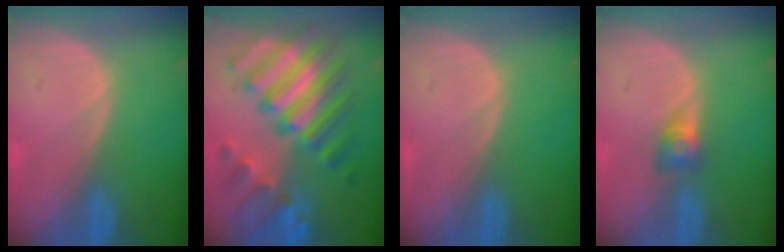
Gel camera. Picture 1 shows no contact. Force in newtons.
{"total": 11.8, "press": 11.8, "slide": 1.2}
{"total": 0.0}
{"total": 2.9, "press": 2.4, "slide": 1.5}